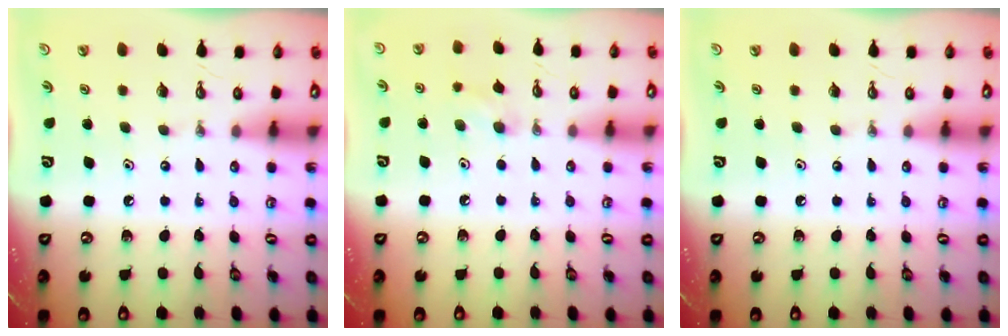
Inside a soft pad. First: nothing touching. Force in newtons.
{"total": 6.5, "press": 6.4, "slide": 1.4}
{"total": 0.0}